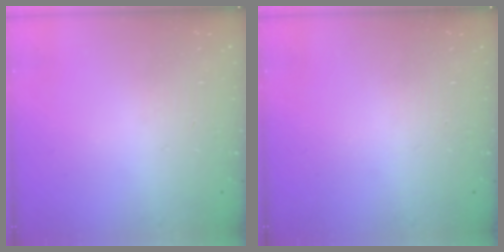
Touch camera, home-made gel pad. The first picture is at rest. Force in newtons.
{"total": 0.0}